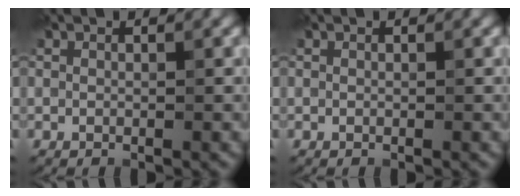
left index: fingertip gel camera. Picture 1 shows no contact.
{"total": 0.0}